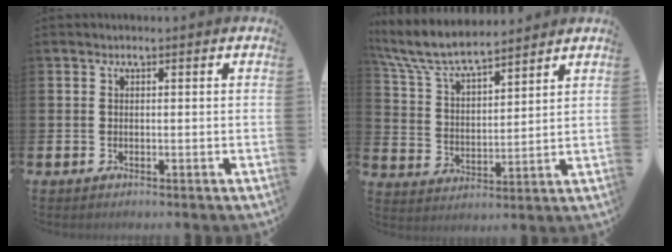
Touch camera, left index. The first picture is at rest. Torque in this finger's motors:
{"motor_torque": [1.12, -1.02, 0.83, 0.21]}